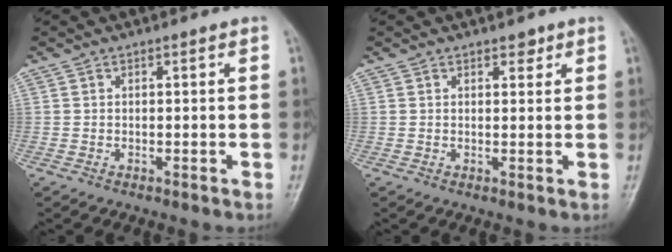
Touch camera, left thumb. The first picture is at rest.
{"total": 1.8, "force": [1.3, 1.0, 0.8], "torque": [0.002, -0.006, 0.014]}